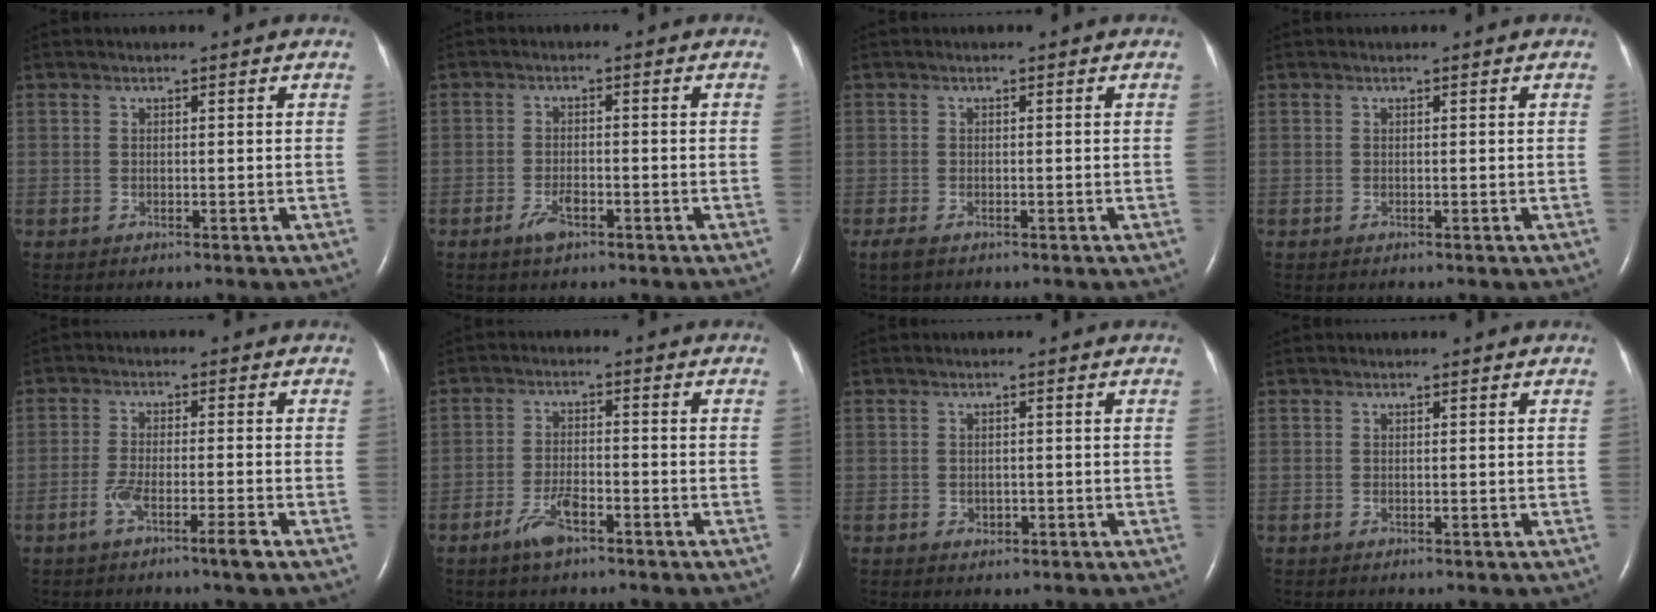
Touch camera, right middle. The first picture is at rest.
{"total": 2.9, "force": [-1.8, 1.0, 2.0], "torque": [-0.046, 0.000, -0.033]}
{"total": 1.9, "force": [-1.2, 0.7, 1.2], "torque": [-0.030, -0.006, -0.020]}
{"total": 0.0}
{"total": 4.8, "force": [-2.9, 0.0, 3.8], "torque": [-0.074, -0.003, -0.055]}
{"total": 4.6, "force": [-3.0, 1.2, 3.2], "torque": [-0.073, -0.001, -0.055]}
{"total": 1.1, "force": [-0.4, 0.9, 0.5], "torque": [-0.009, 0.001, -0.002]}
{"total": 0.0}